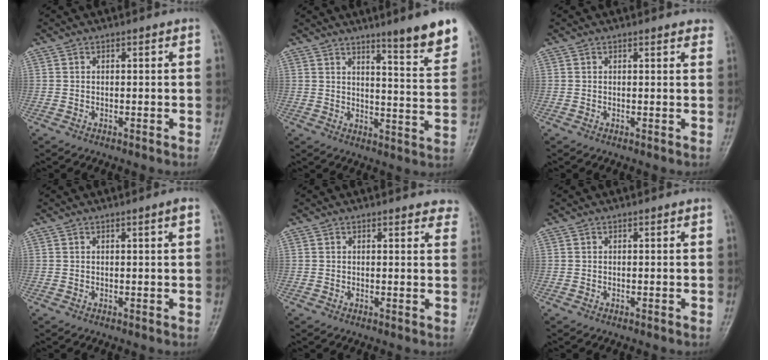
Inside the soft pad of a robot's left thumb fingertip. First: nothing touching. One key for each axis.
{"total": 11.4, "fx": 8.0, "fy": 1.0, "fz": 8.0, "tx": -0.088, "ty": -0.059, "tz": 0.111}
{"total": 2.2, "fx": 2.0, "fy": 0.6, "fz": 0.9, "tx": -0.003, "ty": -0.004, "tz": 0.013}
{"total": 1.2, "fx": 0.5, "fy": -0.2, "fz": 1.1, "tx": -0.020, "ty": -0.001, "tz": 0.008}
{"total": 4.3, "fx": 3.9, "fy": 1.4, "fz": 1.2, "tx": 0.011, "ty": -0.015, "tz": 0.027}
{"total": 0.0}